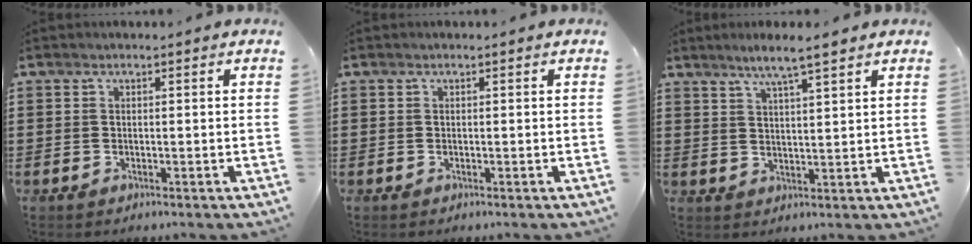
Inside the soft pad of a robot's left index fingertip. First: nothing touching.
{"total": 0.0}
{"total": 4.6, "force": [3.7, -0.2, 2.8], "torque": [-0.065, -0.004, 0.064]}